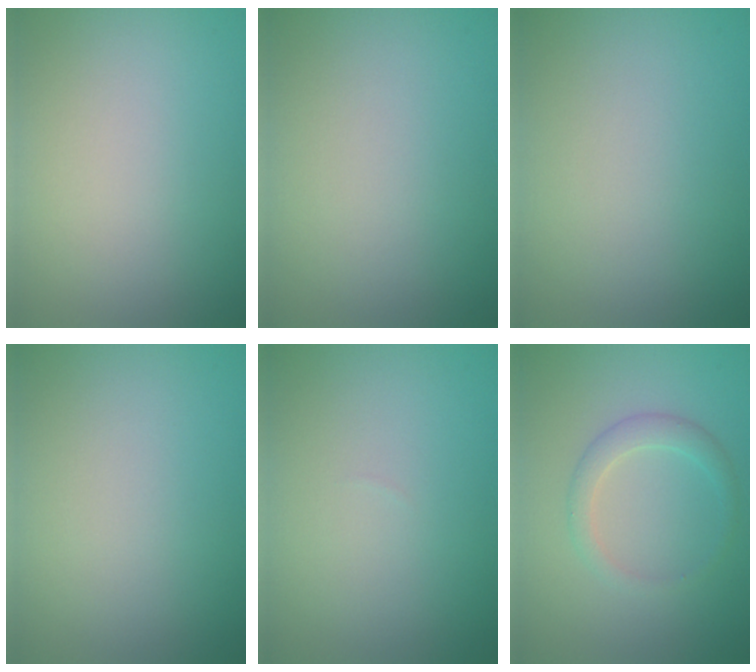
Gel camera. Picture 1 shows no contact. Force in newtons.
{"total": 0.0}
{"total": 0.0}
{"total": 0.0}
{"total": 0.0}
{"total": 1.5, "press": 1.5, "slide": 0.0}